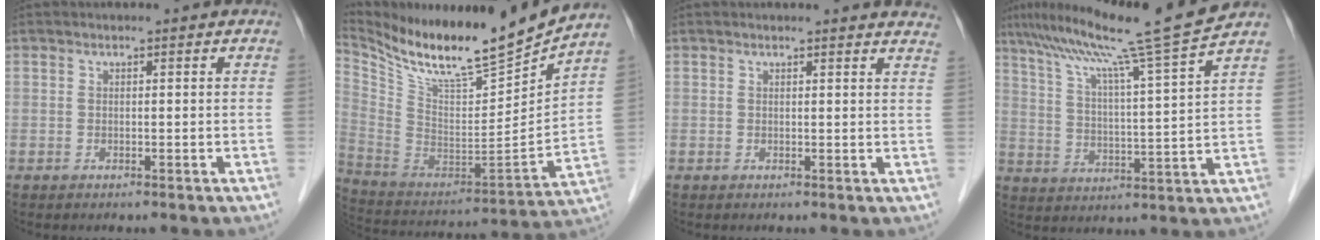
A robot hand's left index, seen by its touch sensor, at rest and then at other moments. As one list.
[{"total": 18.9, "force": [17.0, 0.4, 8.3], "torque": [-0.166, -0.047, 0.299]}, {"total": 7.0, "force": [6.9, 0.4, 1.3], "torque": [-0.003, -0.014, 0.046]}, {"total": 15.0, "force": [12.3, -3.3, 8.0], "torque": [-0.135, -0.017, 0.189]}]